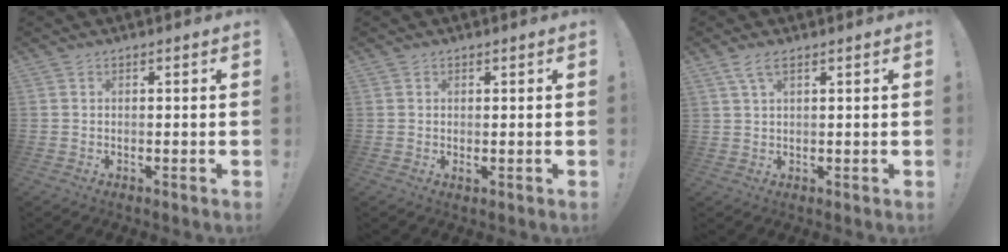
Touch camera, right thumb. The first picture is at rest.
{"total": 0.6, "force": [0.3, 0.2, 0.5], "torque": [-0.007, -0.002, 0.005]}
{"total": 3.7, "force": [2.2, 1.1, 2.8], "torque": [-0.056, -0.002, 0.040]}